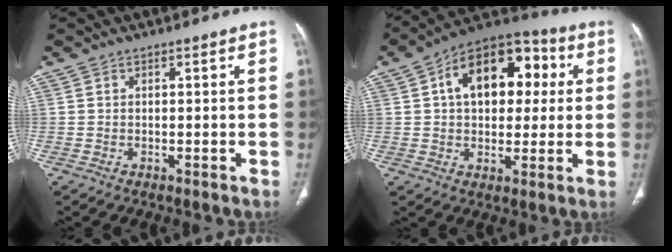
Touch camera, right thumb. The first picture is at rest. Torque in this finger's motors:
{"motor_torque": [-0.51, 1.10, 0.79, -0.02, 0.20]}